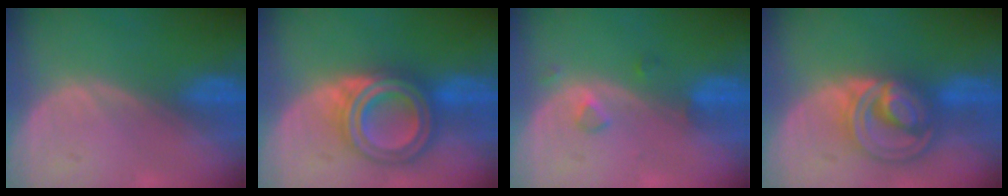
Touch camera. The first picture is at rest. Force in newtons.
{"total": 8.0, "press": 8.0, "slide": 0.5}
{"total": 1.8, "press": 1.8, "slide": 0.1}
{"total": 8.7, "press": 7.4, "slide": 4.6}